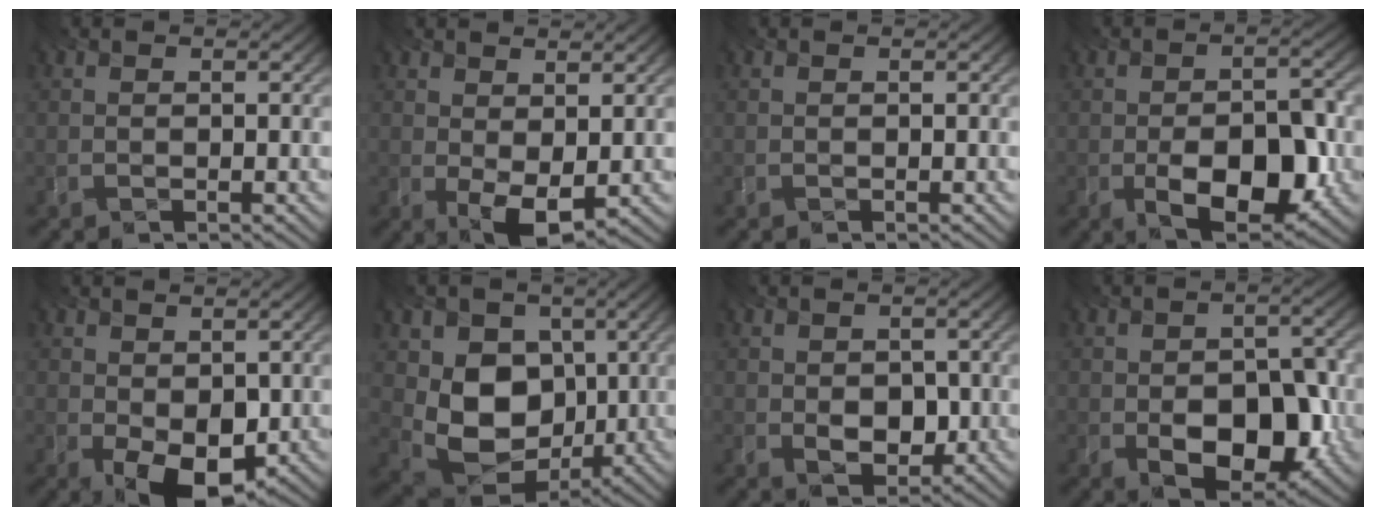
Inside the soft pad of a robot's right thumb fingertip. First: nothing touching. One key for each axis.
{"total": 5.1, "fx": 0.0, "fy": 2.7, "fz": 4.3, "tx": -0.081, "ty": 0.001, "tz": 0.005}
{"total": 0.0}
{"total": 11.4, "fx": -4.2, "fy": 5.9, "fz": 8.8, "tx": -0.134, "ty": -0.011, "tz": -0.075}
{"total": 7.0, "fx": -1.8, "fy": 4.1, "fz": 5.4, "tx": -0.098, "ty": -0.011, "tz": -0.027}
{"total": 10.1, "fx": -0.2, "fy": 7.9, "fz": 6.2, "tx": -0.140, "ty": -0.029, "tz": 0.000}
{"total": 3.9, "fx": -0.8, "fy": 2.8, "fz": 2.6, "tx": -0.057, "ty": -0.012, "tz": -0.009}
{"total": 11.1, "fx": -3.8, "fy": 6.5, "fz": 8.1, "tx": -0.130, "ty": -0.017, "tz": -0.061}